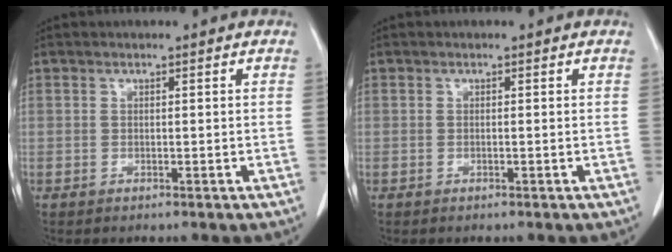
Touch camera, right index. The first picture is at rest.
{"total": 0.0}